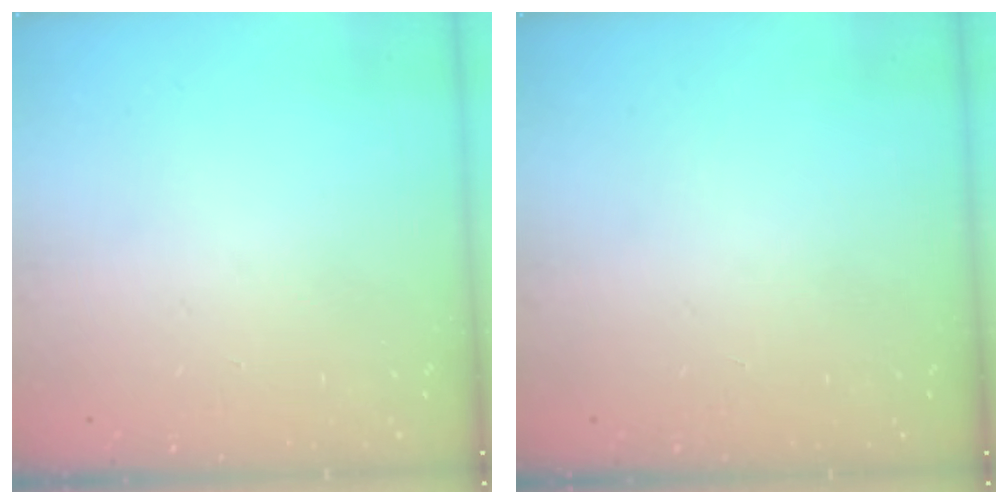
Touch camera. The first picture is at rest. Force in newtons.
{"total": 0.0}